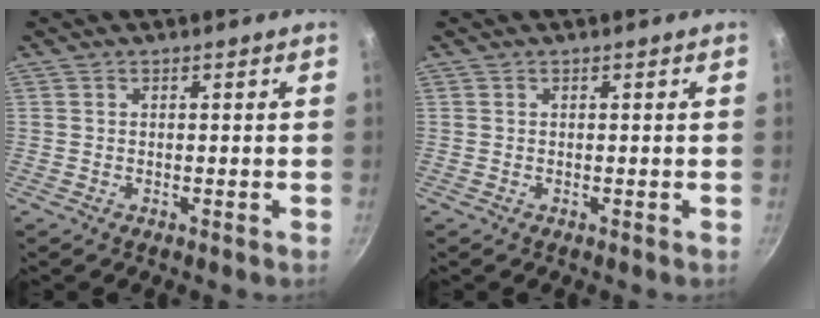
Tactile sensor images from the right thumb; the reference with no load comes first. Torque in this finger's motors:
{"motor_torque": [0.00, 0.00, -0.03, 0.02, 0.00]}